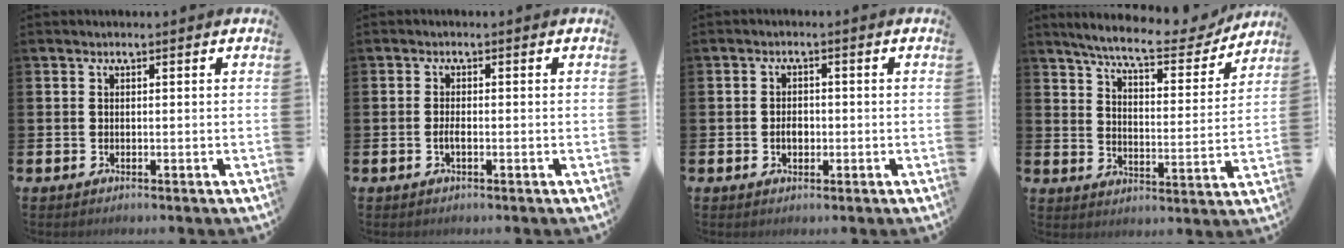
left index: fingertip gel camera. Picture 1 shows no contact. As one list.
[{"total": 1.2, "force": [-0.4, 0.3, 1.1], "torque": [-0.028, 0.003, -0.006]}, {"total": 2.3, "force": [-0.4, 1.6, 1.6], "torque": [-0.014, -0.002, -0.012]}, {"total": 8.6, "force": [7.8, 1.1, 3.5], "torque": [-0.087, -0.048, 0.132]}]